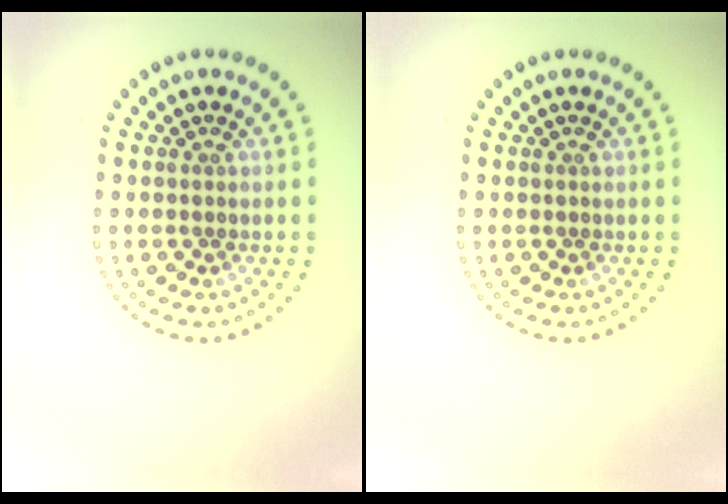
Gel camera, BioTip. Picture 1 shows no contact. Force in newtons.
{"total": 0.0}